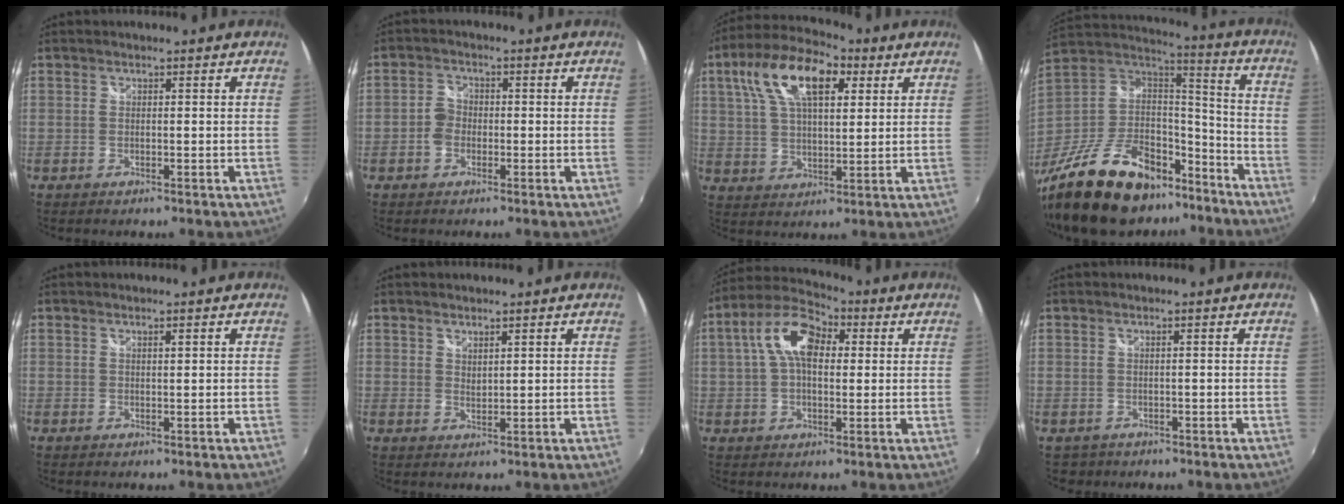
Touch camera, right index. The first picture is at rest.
{"total": 3.0, "force": [-1.1, 2.4, 1.4], "torque": [-0.027, 0.010, -0.023]}
{"total": 15.6, "force": [6.5, 7.3, 12.2], "torque": [-0.232, 0.035, 0.108]}
{"total": 33.0, "force": [-22.6, 16.2, 17.7], "torque": [-0.371, 0.005, -0.349]}
{"total": 0.7, "force": [0.5, 0.0, 0.5], "torque": [-0.007, 0.005, 0.012]}
{"total": 1.8, "force": [1.5, 0.7, 0.7], "torque": [-0.009, 0.000, 0.027]}
{"total": 11.4, "force": [2.4, 6.4, 9.1], "torque": [-0.178, 0.032, 0.036]}
{"total": 1.7, "force": [-0.8, 1.4, 0.4], "torque": [-0.012, -0.003, -0.008]}